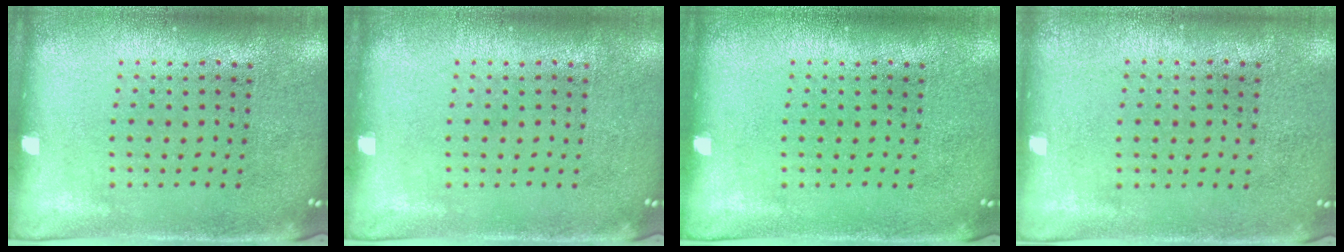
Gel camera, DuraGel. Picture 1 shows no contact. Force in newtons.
{"total": 0.0}
{"total": 0.0}
{"total": 0.0}